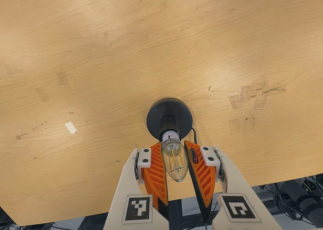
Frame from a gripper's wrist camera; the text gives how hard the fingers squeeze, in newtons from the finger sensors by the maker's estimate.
{"total": 12.7, "left": 12.2, "right": 13.2}